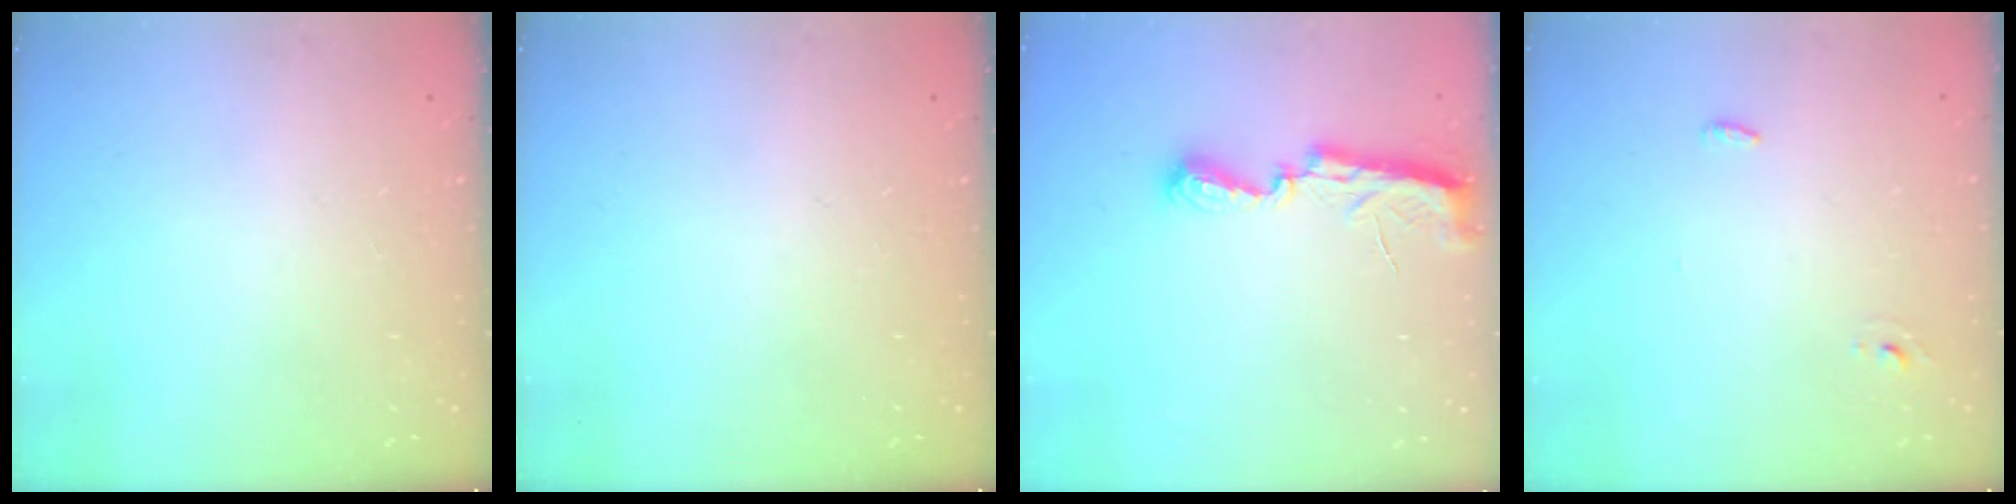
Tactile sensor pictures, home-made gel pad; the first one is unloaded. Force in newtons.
{"total": 0.0}
{"total": 7.0, "press": 7.0, "slide": 0.6}
{"total": 3.1, "press": 2.8, "slide": 1.2}